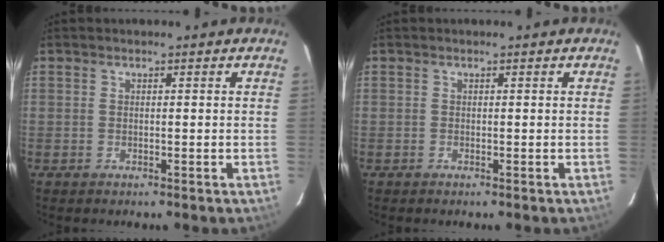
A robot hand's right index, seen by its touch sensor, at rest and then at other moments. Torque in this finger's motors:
{"motor_torque": [0.02, 0.01, -0.01, 0.01]}